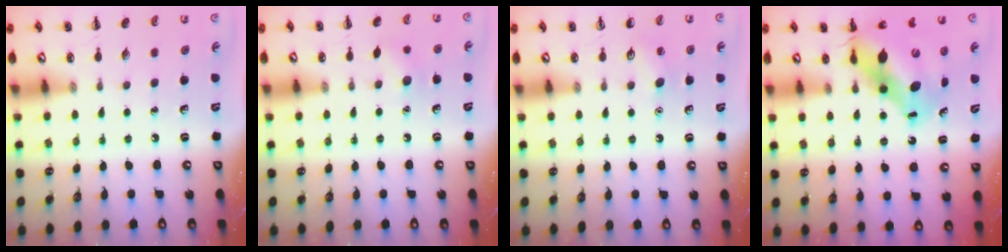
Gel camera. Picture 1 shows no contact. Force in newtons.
{"total": 7.4, "press": 7.1, "slide": 1.8}
{"total": 6.6, "press": 6.3, "slide": 1.8}
{"total": 11.6, "press": 11.3, "slide": 2.7}